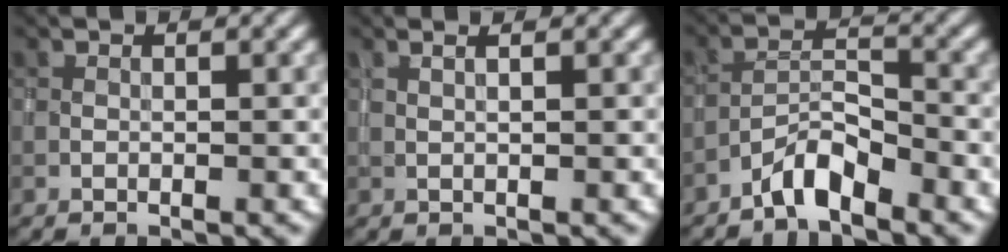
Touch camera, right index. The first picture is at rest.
{"total": 1.3, "force": [0.7, 0.5, 1.0], "torque": [-0.010, -0.004, 0.001]}
{"total": 3.4, "force": [-2.7, 0.8, 1.9], "torque": [-0.035, 0.011, -0.056]}